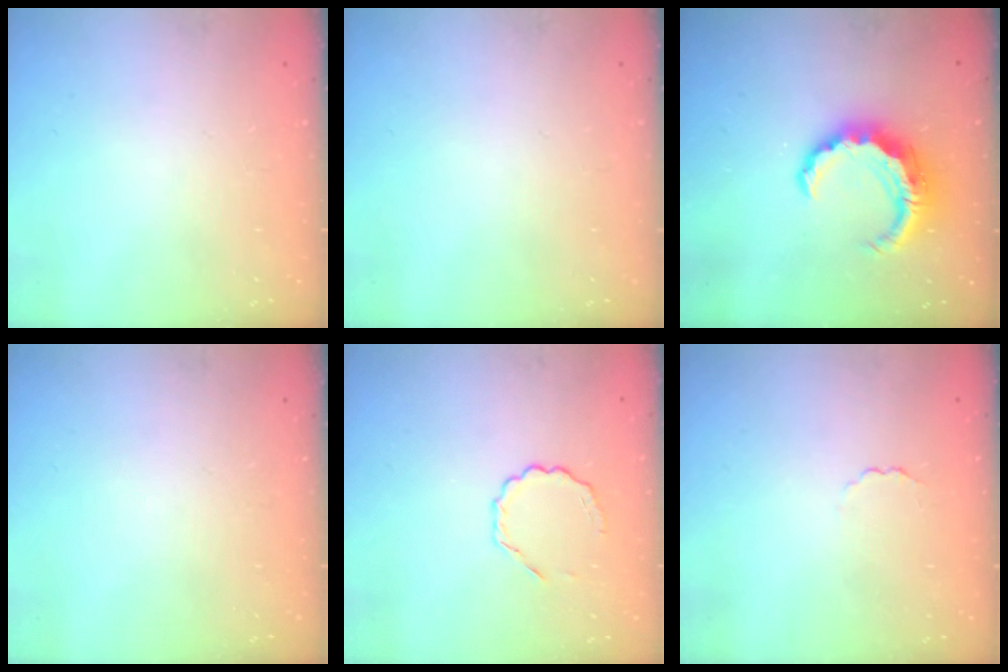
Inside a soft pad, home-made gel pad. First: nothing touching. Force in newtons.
{"total": 0.0}
{"total": 10.0, "press": 9.9, "slide": 1.3}
{"total": 0.0}
{"total": 3.7, "press": 3.5, "slide": 1.1}
{"total": 1.7, "press": 1.7, "slide": 0.5}